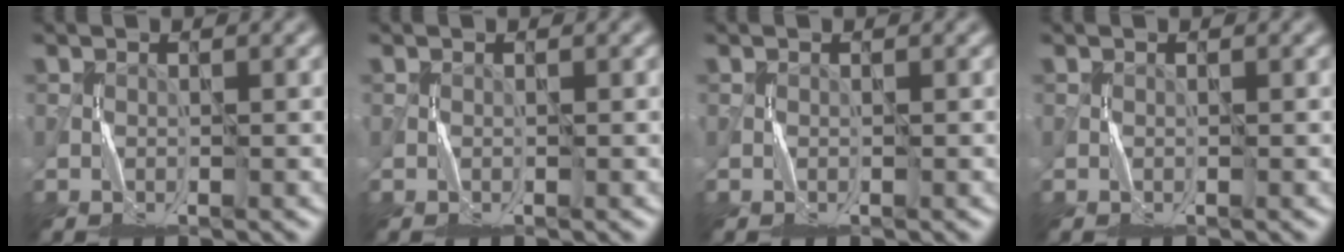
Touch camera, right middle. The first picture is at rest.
{"total": 0.0}
{"total": 0.0}
{"total": 0.0}